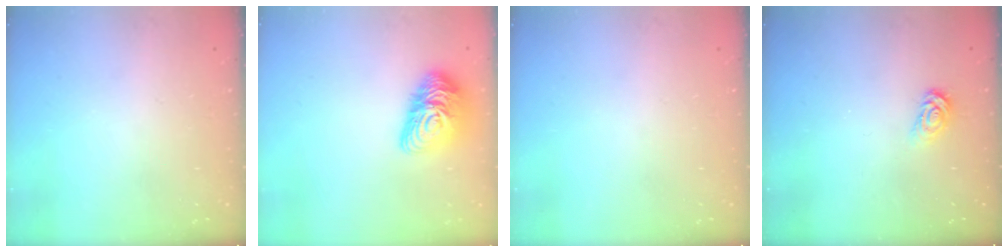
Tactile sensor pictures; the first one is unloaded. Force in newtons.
{"total": 13.8, "press": 13.8, "slide": 0.9}
{"total": 0.0}
{"total": 3.0, "press": 2.9, "slide": 0.3}